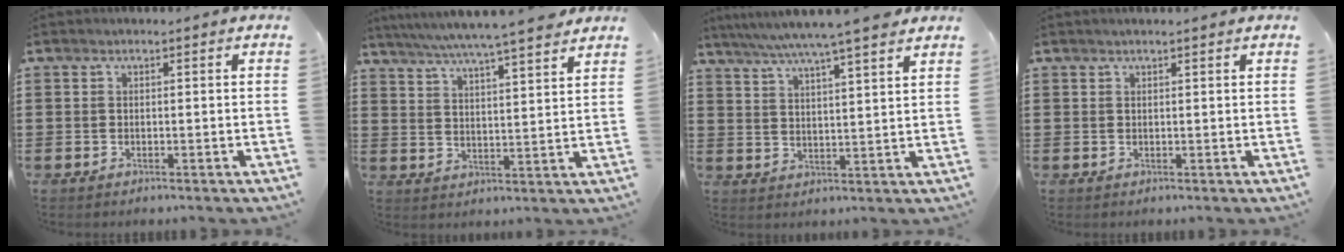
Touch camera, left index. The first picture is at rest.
{"total": 6.0, "force": [5.3, -0.8, 2.5], "torque": [-0.067, -0.033, 0.090]}
{"total": 6.3, "force": [5.4, -0.8, 3.2], "torque": [-0.078, -0.025, 0.093]}
{"total": 0.8, "force": [0.5, 0.0, 0.5], "torque": [-0.010, -0.001, 0.011]}